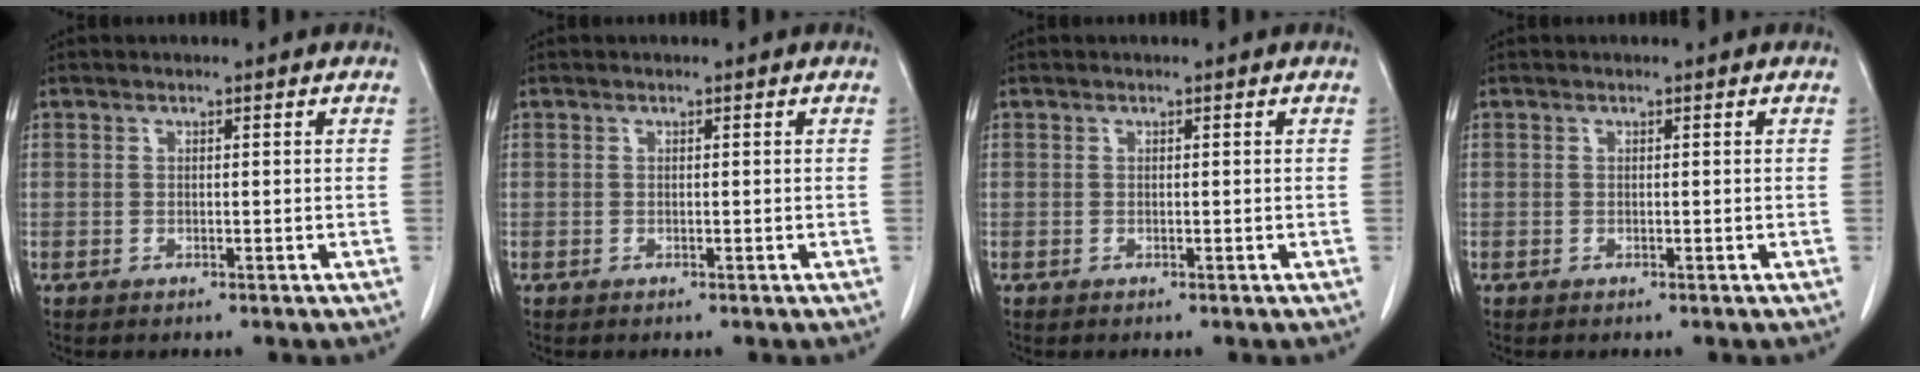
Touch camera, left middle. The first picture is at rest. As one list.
[{"total": 0.0}, {"total": 0.0}, {"total": 0.0}]